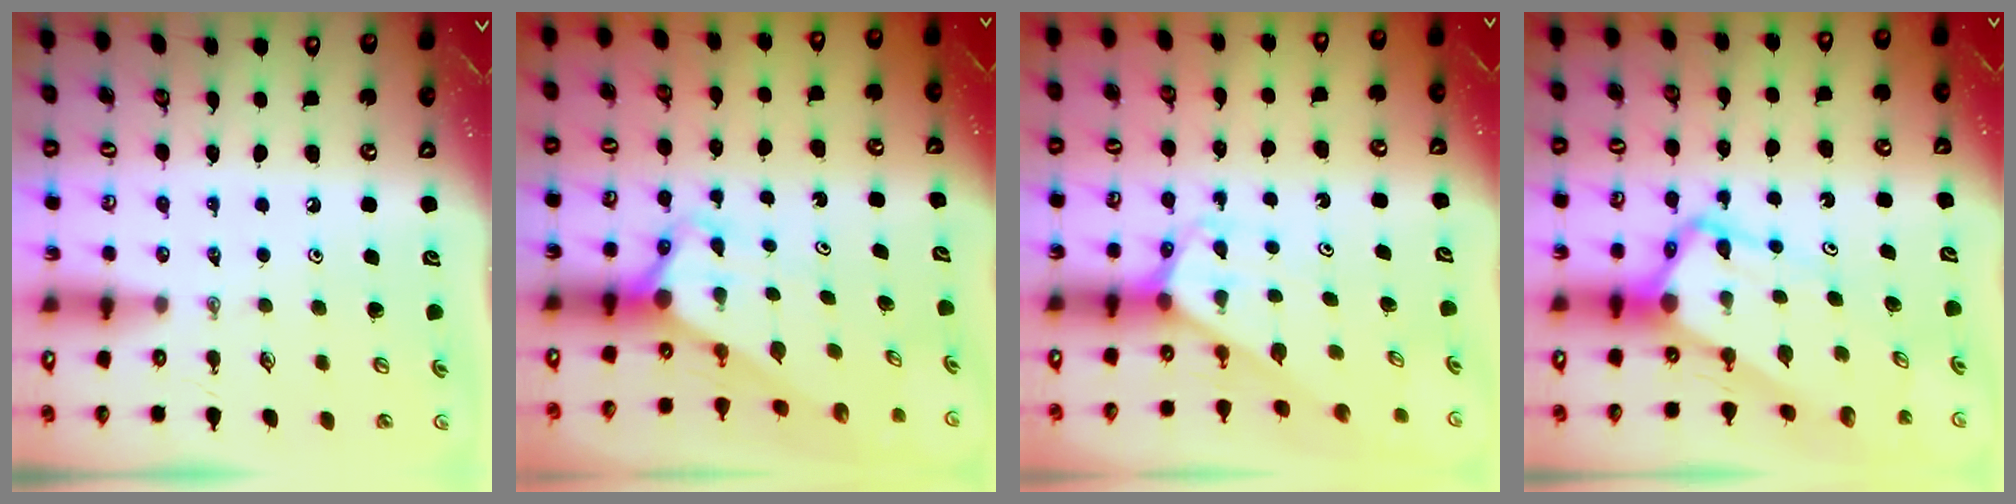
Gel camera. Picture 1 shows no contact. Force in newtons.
{"total": 3.1, "press": 3.1, "slide": 0.2}
{"total": 2.8, "press": 2.8, "slide": 0.1}
{"total": 8.4, "press": 8.4, "slide": 0.9}